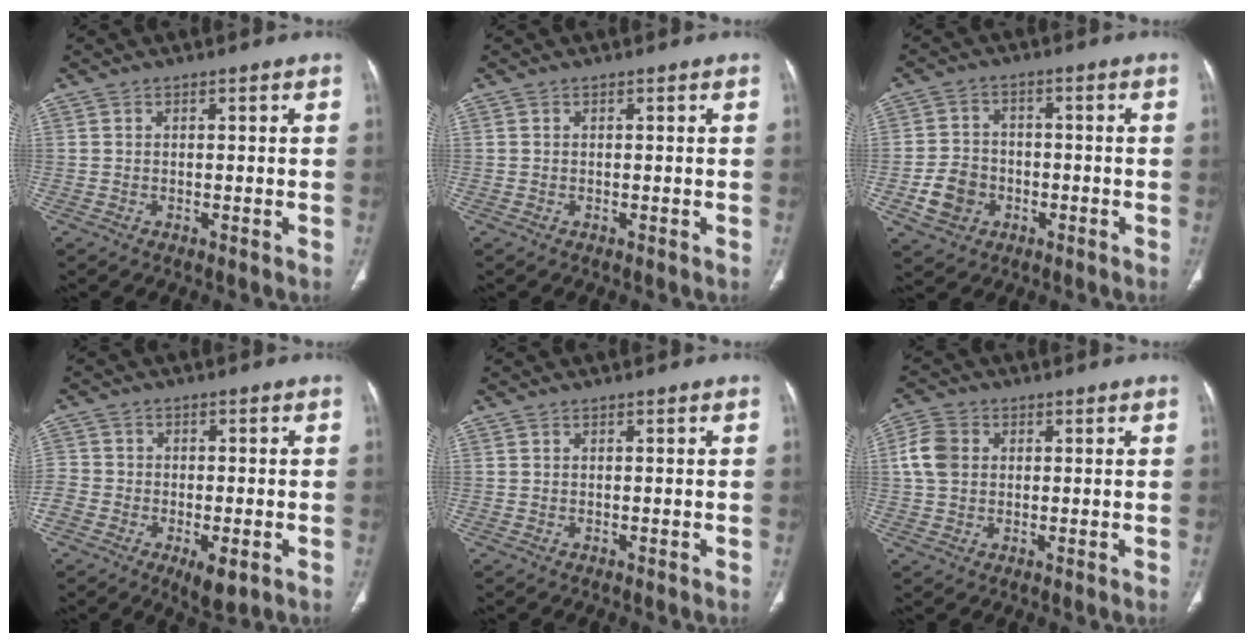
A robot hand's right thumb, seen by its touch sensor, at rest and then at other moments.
{"total": 0.0}
{"total": 7.2, "force": [-2.6, 5.9, 3.1], "torque": [-0.040, 0.020, -0.042]}
{"total": 10.0, "force": [-4.5, 6.4, 6.3], "torque": [-0.099, 0.008, -0.080]}
{"total": 0.0}
{"total": 6.2, "force": [0.9, 5.0, 3.6], "torque": [-0.072, 0.009, 0.014]}